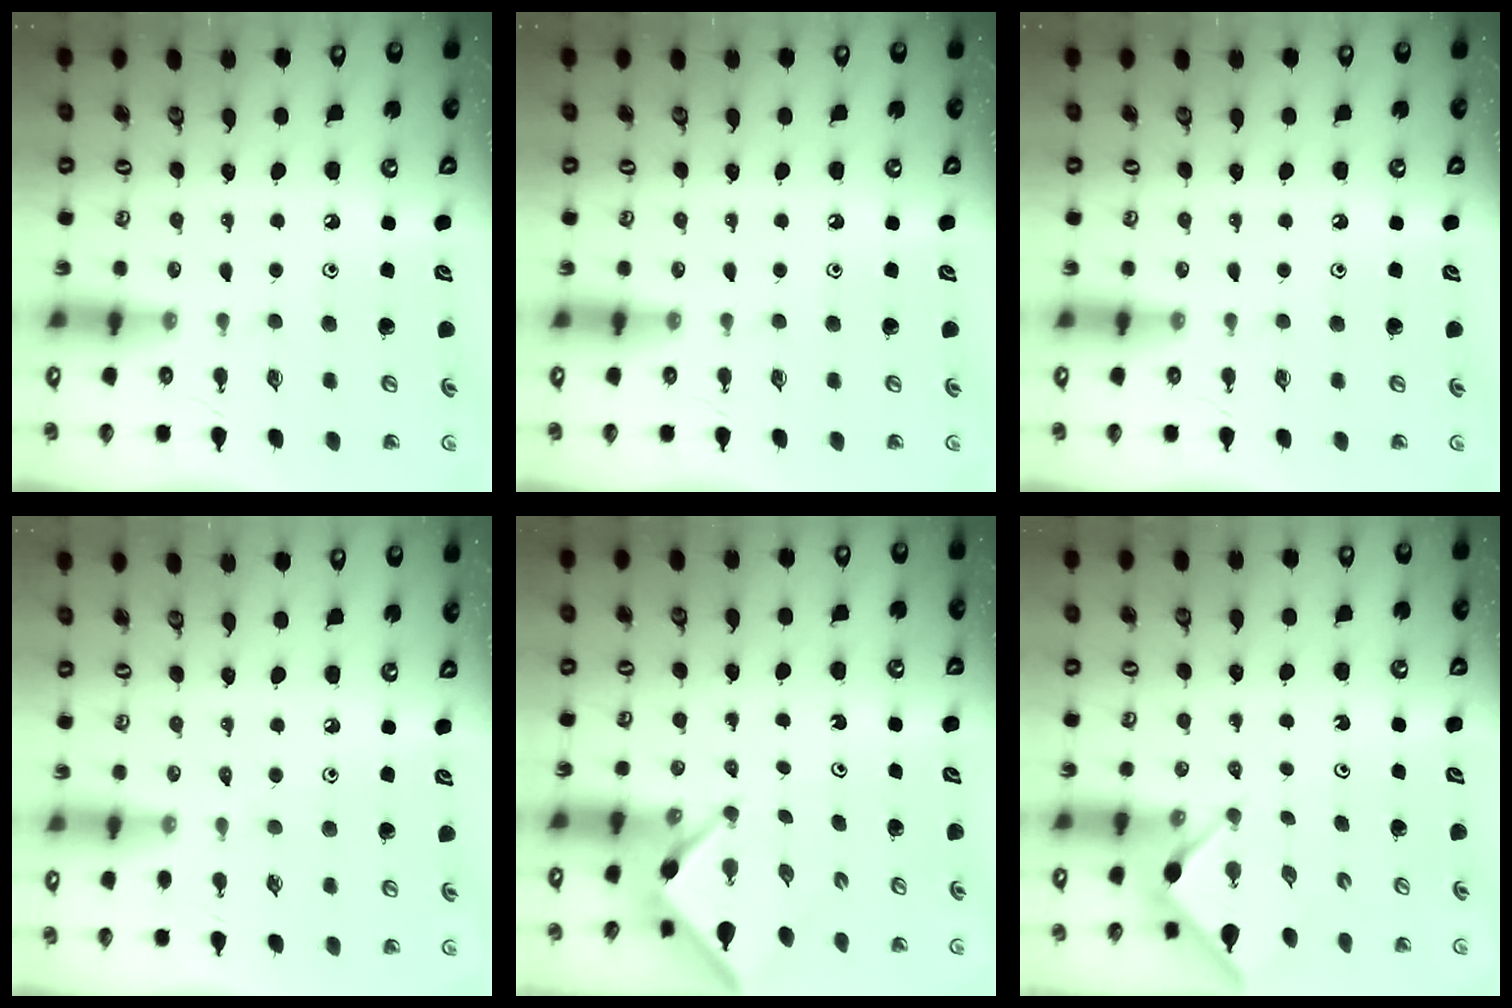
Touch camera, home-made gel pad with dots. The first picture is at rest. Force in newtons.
{"total": 0.0}
{"total": 0.0}
{"total": 2.8, "press": 2.7, "slide": 0.5}
{"total": 3.0, "press": 3.0, "slide": 0.3}
{"total": 2.9, "press": 2.9, "slide": 0.4}